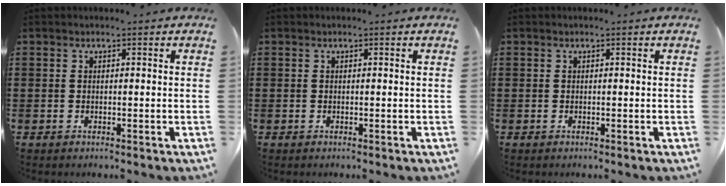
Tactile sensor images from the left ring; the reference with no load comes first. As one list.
[{"total": 0.0}, {"total": 0.0}]